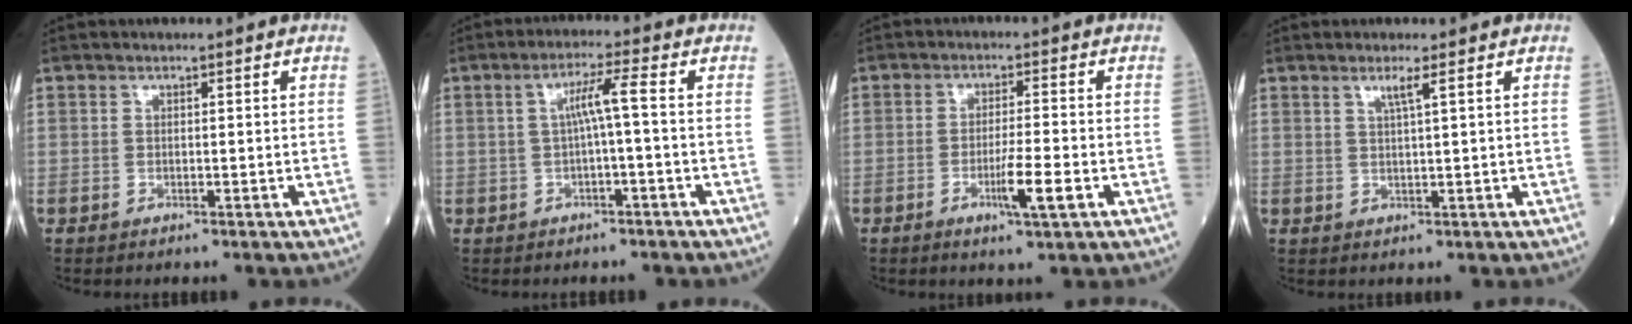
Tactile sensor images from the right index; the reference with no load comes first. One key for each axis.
{"total": 4.1, "fx": -0.1, "fy": -0.4, "fz": 4.1, "tx": -0.074, "ty": 0.014, "tz": 0.001}
{"total": 5.5, "fx": -2.1, "fy": -0.1, "fz": 5.1, "tx": -0.086, "ty": -0.009, "tz": -0.036}
{"total": 2.0, "fx": 1.1, "fy": -0.5, "fz": 1.7, "tx": -0.036, "ty": -0.004, "tz": 0.022}